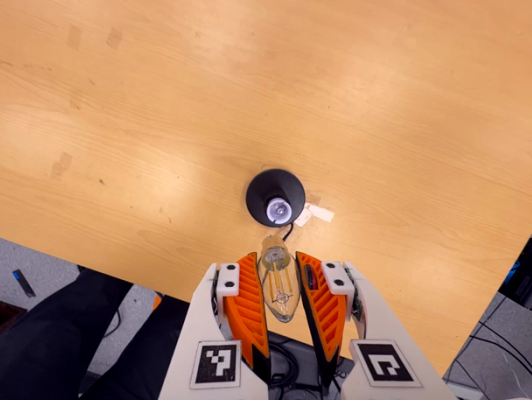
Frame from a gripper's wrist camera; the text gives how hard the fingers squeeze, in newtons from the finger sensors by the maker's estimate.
{"total": 12.9, "left": 14.2, "right": 11.7}